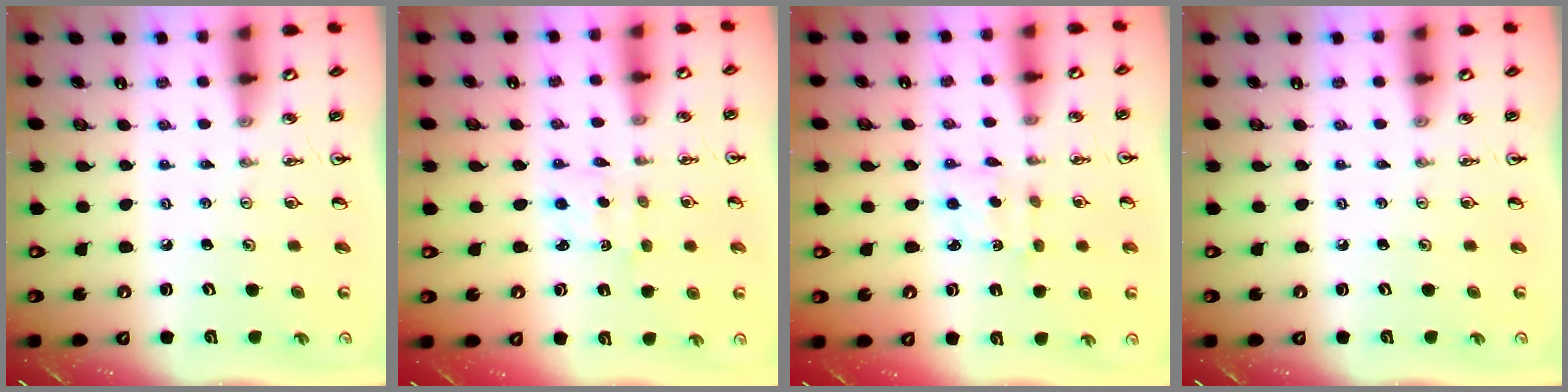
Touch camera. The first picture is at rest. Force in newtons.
{"total": 1.7, "press": 1.5, "slide": 0.8}
{"total": 2.2, "press": 2.1, "slide": 0.6}
{"total": 0.0}